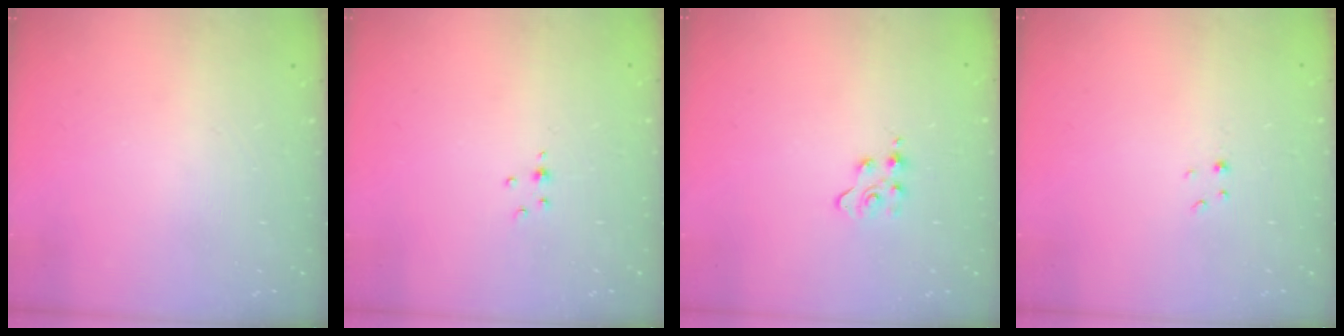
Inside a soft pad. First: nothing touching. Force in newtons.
{"total": 2.8, "press": 2.4, "slide": 1.5}
{"total": 3.0, "press": 3.0, "slide": 0.3}
{"total": 1.1, "press": 1.1, "slide": 0.2}